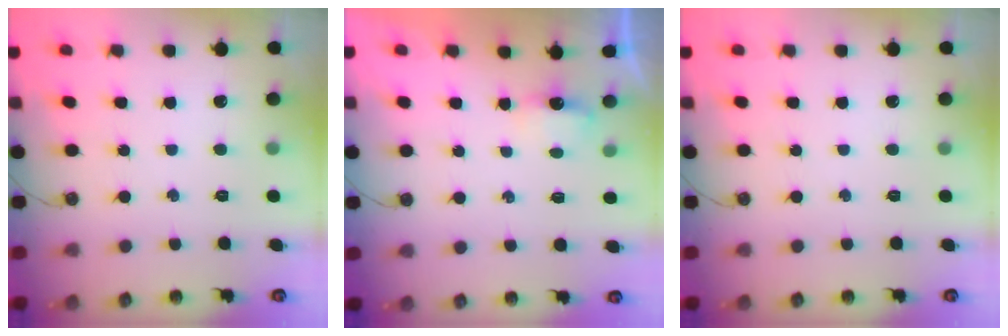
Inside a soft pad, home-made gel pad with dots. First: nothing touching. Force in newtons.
{"total": 3.3, "press": 3.2, "slide": 0.6}
{"total": 0.0}